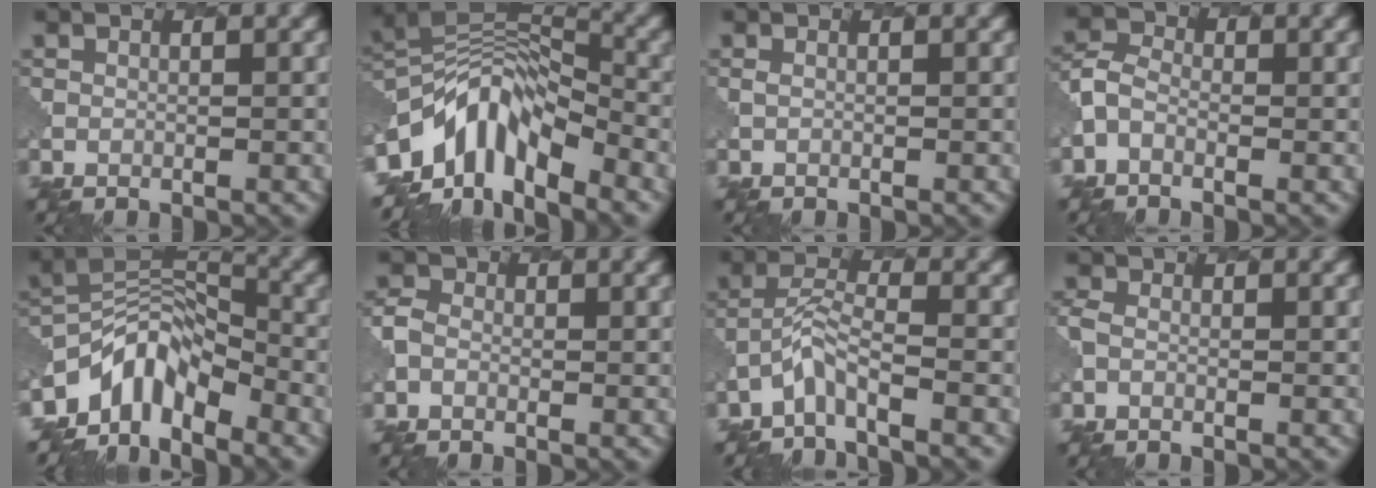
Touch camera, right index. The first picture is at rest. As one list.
[{"total": 9.3, "force": [-4.9, 4.7, 6.3], "torque": [-0.094, 0.007, -0.102]}, {"total": 0.0}, {"total": 2.2, "force": [-1.0, 1.5, 1.3], "torque": [-0.032, 0.006, -0.034]}, {"total": 6.6, "force": [-4.8, 3.1, 3.3], "torque": [-0.041, 0.000, -0.102]}, {"total": 1.5, "force": [-0.6, 1.2, 0.6], "torque": [-0.015, -0.001, -0.020]}, {"total": 2.7, "force": [-2.1, 0.4, 1.8], "torque": [-0.039, 0.006, -0.050]}, {"total": 1.1, "force": [-0.7, 0.6, 0.6], "torque": [-0.016, -0.007, -0.023]}]